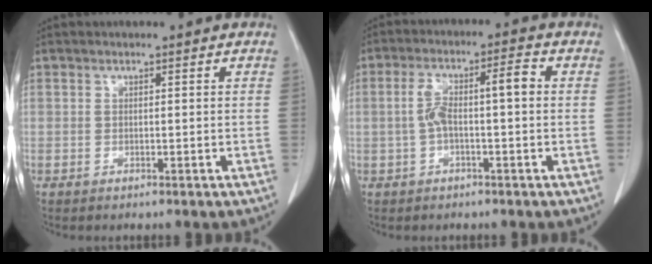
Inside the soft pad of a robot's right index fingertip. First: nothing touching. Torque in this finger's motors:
{"motor_torque": [0.86, 0.00, 0.16, 0.08]}